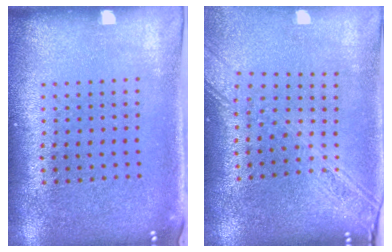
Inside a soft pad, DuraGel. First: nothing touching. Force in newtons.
{"total": 2.1, "press": 1.8, "slide": 1.1}